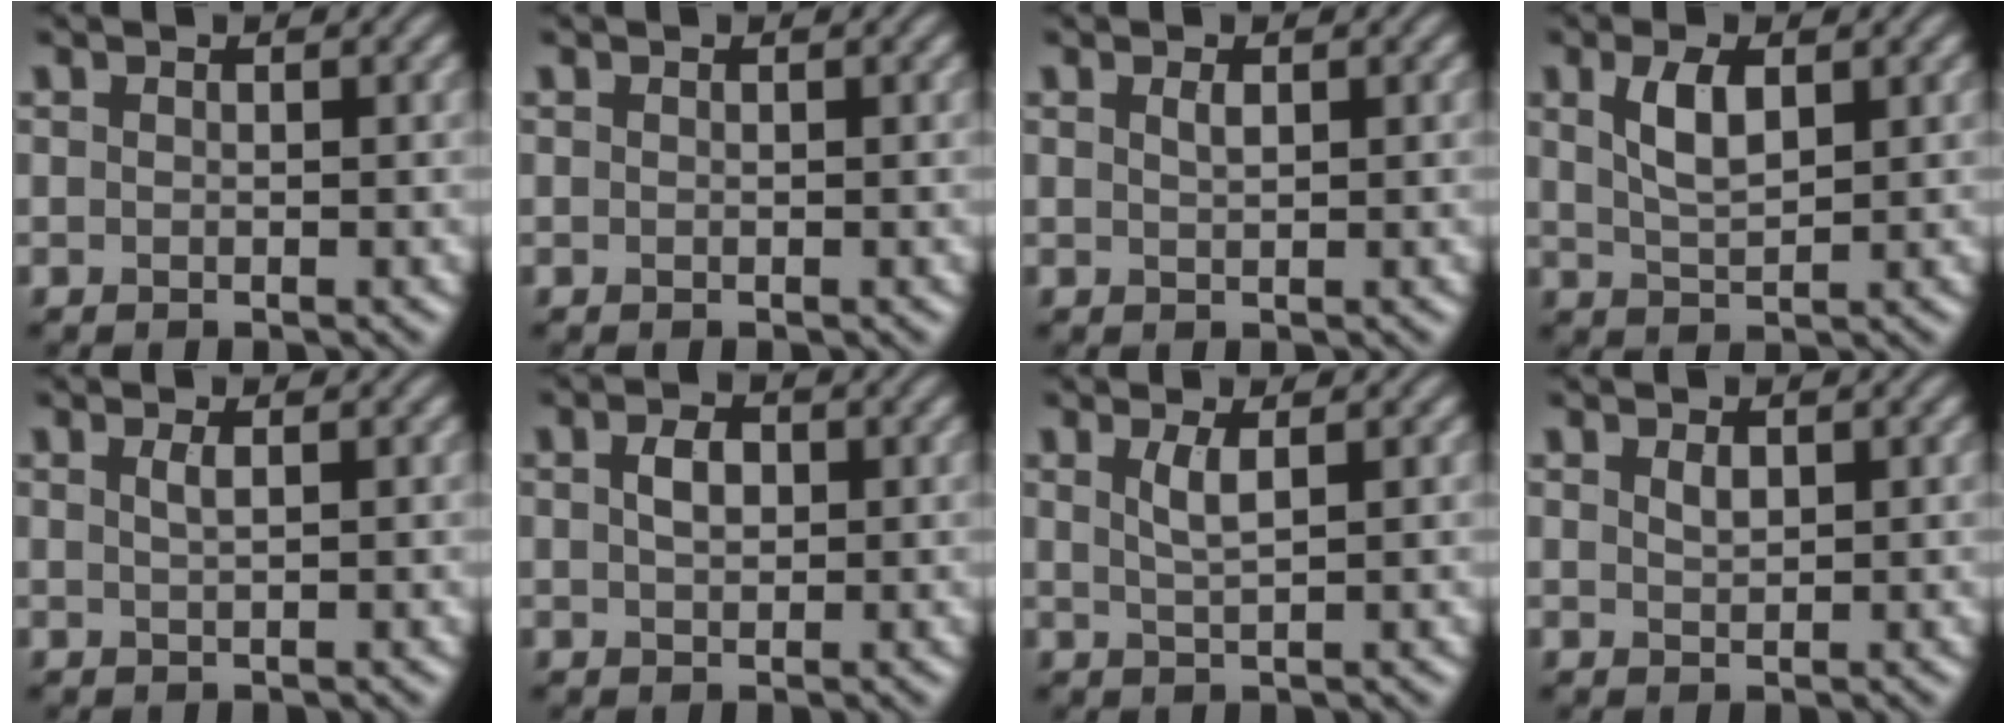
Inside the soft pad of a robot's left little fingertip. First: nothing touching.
{"total": 0.0}
{"total": 0.8, "force": [0.4, 0.3, 0.7], "torque": [-0.014, 0.002, 0.009]}
{"total": 3.4, "force": [1.3, 1.4, 2.8], "torque": [-0.061, 0.003, 0.029]}
{"total": 1.1, "force": [0.4, 0.4, 1.0], "torque": [-0.017, 0.003, 0.006]}
{"total": 2.2, "force": [0.5, 1.4, 1.7], "torque": [-0.035, 0.004, 0.007]}
{"total": 2.0, "force": [0.8, 0.5, 1.8], "torque": [-0.036, -0.002, 0.015]}
{"total": 1.0, "force": [0.6, 0.4, 0.7], "torque": [-0.017, 0.000, 0.013]}